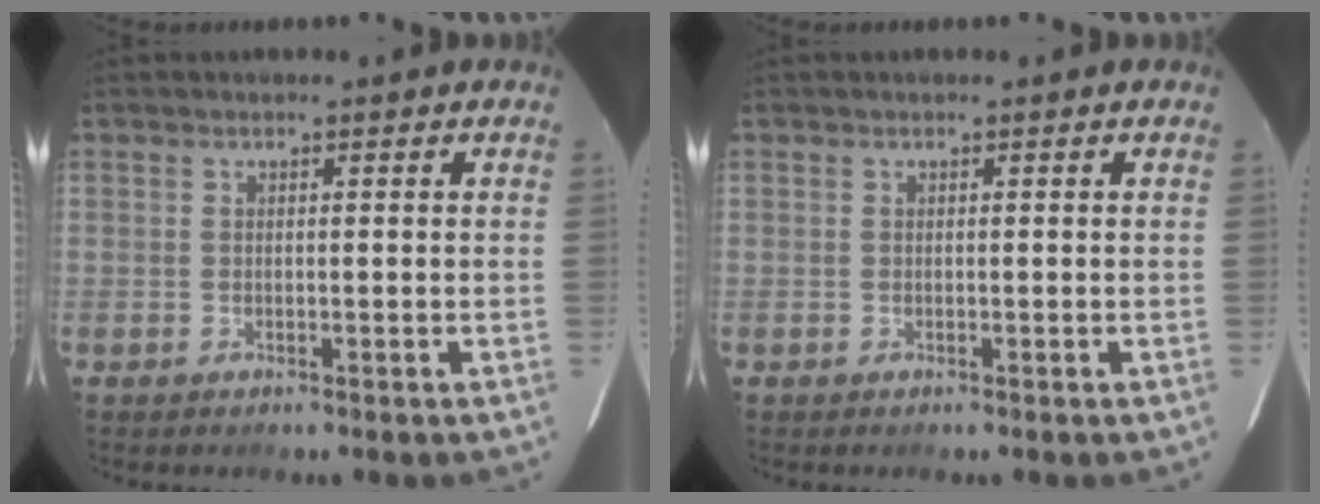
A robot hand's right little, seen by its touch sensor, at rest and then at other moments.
{"total": 0.0}